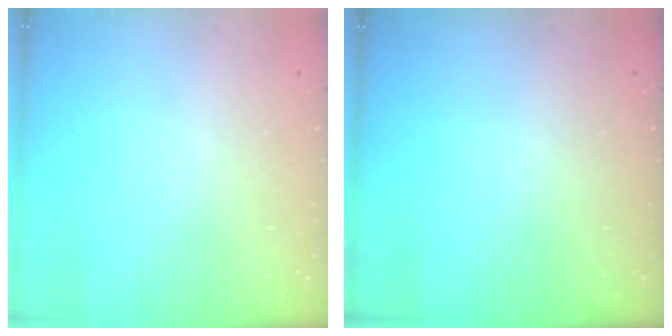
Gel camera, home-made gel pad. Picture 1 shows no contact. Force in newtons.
{"total": 0.0}